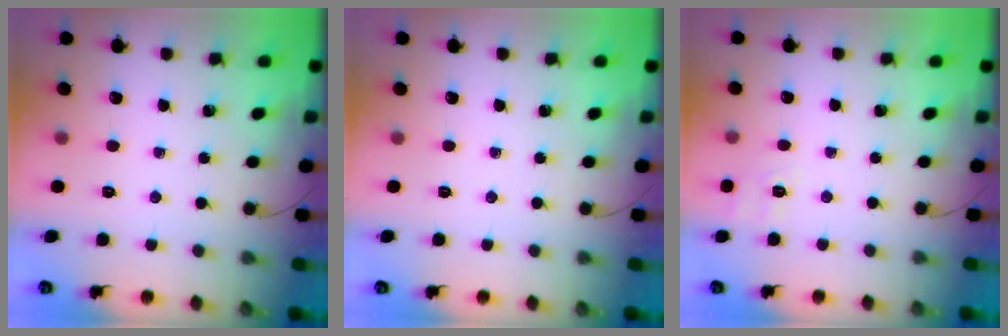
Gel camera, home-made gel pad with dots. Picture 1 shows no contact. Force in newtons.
{"total": 0.0}
{"total": 8.0, "press": 7.7, "slide": 2.3}